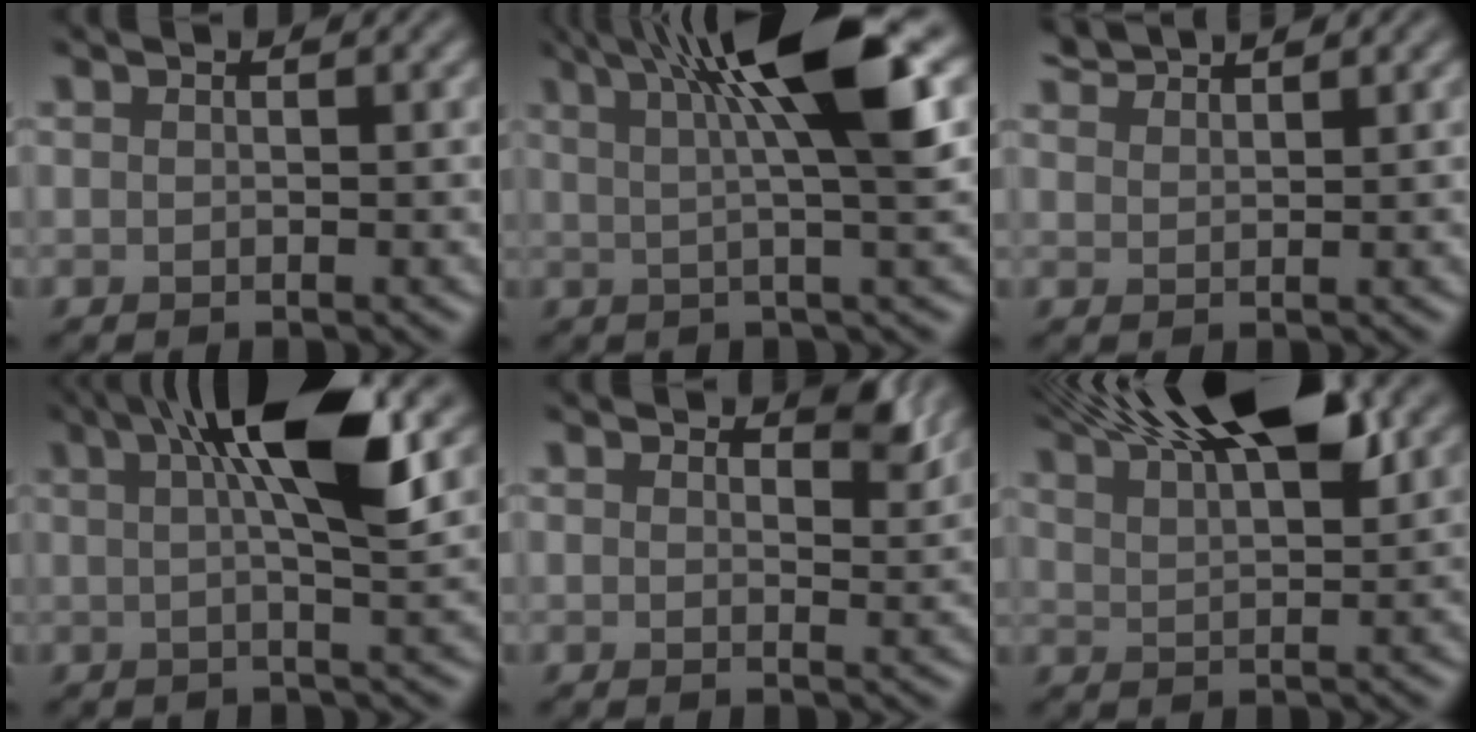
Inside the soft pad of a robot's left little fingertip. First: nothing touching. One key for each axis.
{"total": 9.3, "fx": 3.3, "fy": 1.4, "fz": 8.6, "tx": -0.115, "ty": 0.007, "tz": 0.065}
{"total": 2.0, "fx": 2.0, "fy": -0.2, "fz": -0.1, "tx": 0.010, "ty": 0.004, "tz": 0.053}
{"total": 7.1, "fx": 2.3, "fy": 0.9, "fz": 6.7, "tx": -0.096, "ty": 0.003, "tz": 0.048}
{"total": 1.2, "fx": 1.0, "fy": 0.1, "fz": 0.5, "tx": -0.003, "ty": -0.009, "tz": 0.032}
{"total": 12.0, "fx": 7.5, "fy": 4.1, "fz": 8.4, "tx": -0.136, "ty": 0.041, "tz": 0.107}